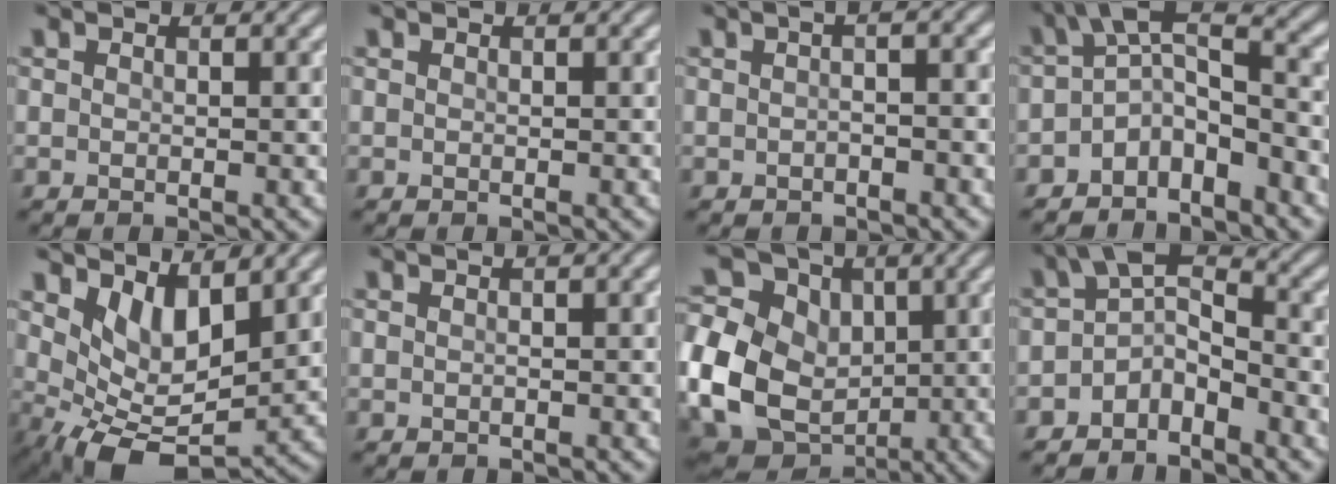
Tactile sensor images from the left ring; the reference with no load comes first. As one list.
[{"total": 0.0}, {"total": 2.3, "force": [0.0, 0.8, 2.2], "torque": [-0.027, 0.002, -0.013]}, {"total": 5.1, "force": [-2.2, 2.4, 3.9], "torque": [-0.062, 0.006, -0.050]}, {"total": 5.7, "force": [1.5, 3.1, 4.6], "torque": [-0.081, -0.019, 0.038]}, {"total": 1.0, "force": [0.0, 0.3, 0.9], "torque": [-0.017, 0.000, -0.002]}, {"total": 13.3, "force": [-0.7, 10.9, 7.6], "torque": [-0.187, -0.004, -0.006]}, {"total": 3.9, "force": [-2.0, 2.0, 2.7], "torque": [-0.043, 0.007, -0.045]}]